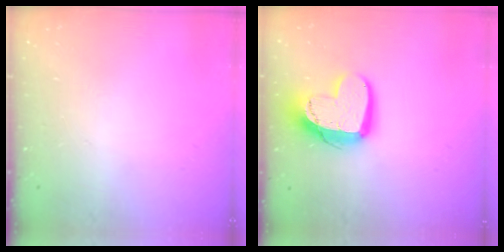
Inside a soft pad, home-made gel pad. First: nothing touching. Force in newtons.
{"total": 14.7, "press": 14.6, "slide": 1.2}